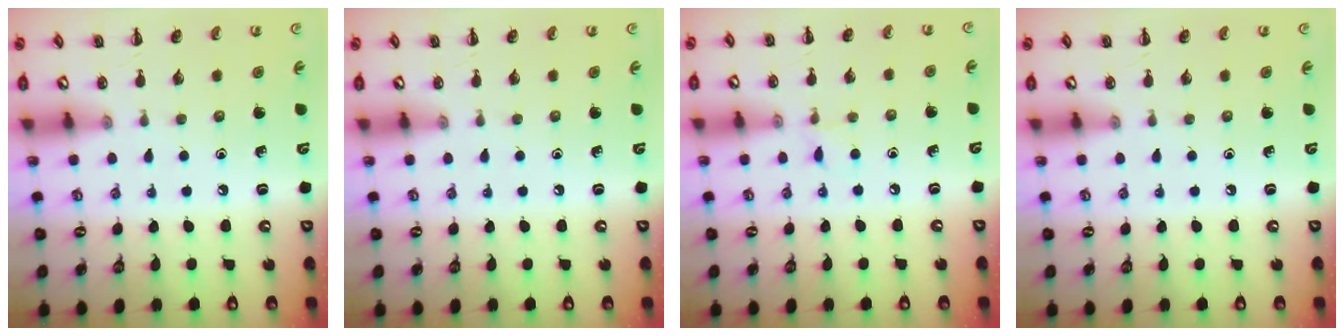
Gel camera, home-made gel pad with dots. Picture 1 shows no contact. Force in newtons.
{"total": 0.0}
{"total": 4.4, "press": 4.1, "slide": 1.5}
{"total": 0.0}